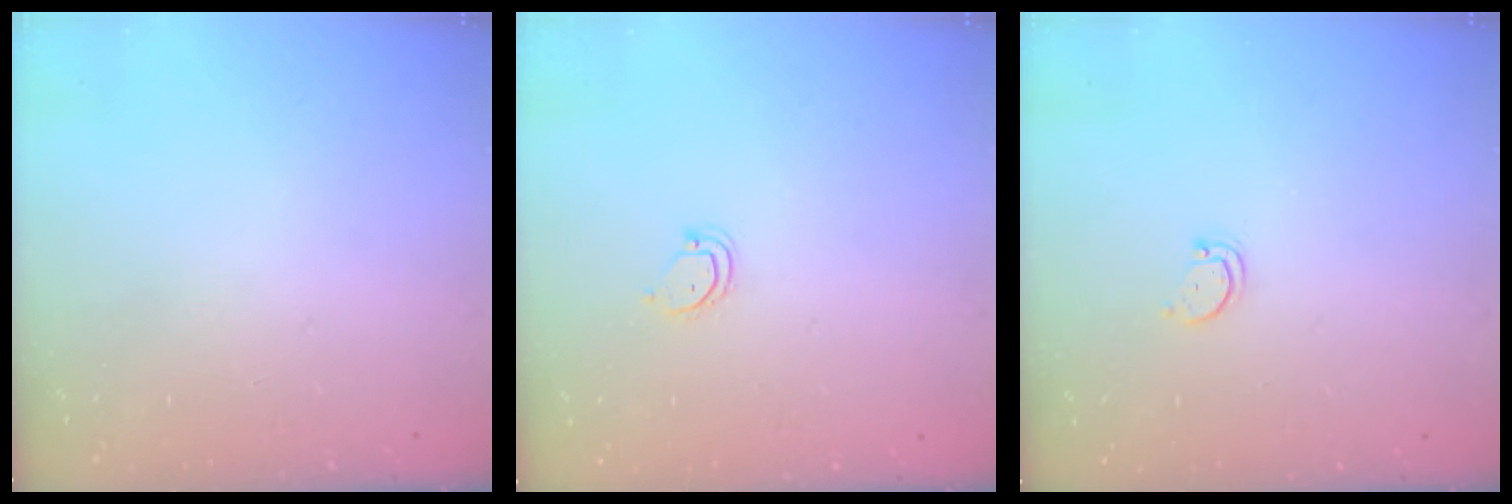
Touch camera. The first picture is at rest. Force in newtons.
{"total": 3.9, "press": 3.9, "slide": 0.3}
{"total": 2.6, "press": 2.5, "slide": 0.4}